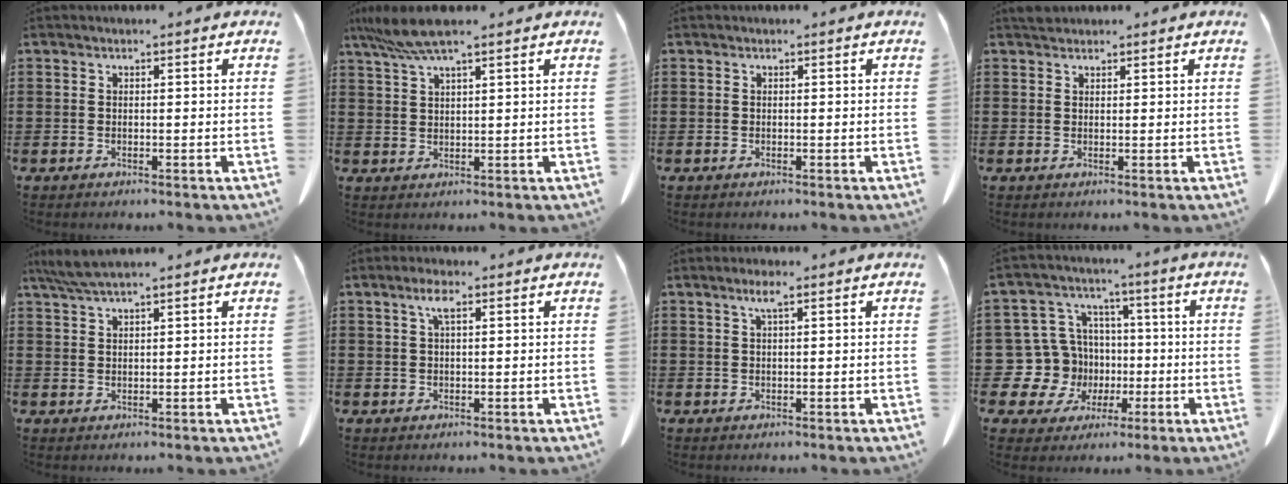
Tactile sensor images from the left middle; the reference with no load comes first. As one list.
[{"total": 5.6, "force": [4.3, 0.3, 3.7], "torque": [-0.081, -0.008, 0.079]}, {"total": 0.0}, {"total": 1.3, "force": [1.2, 0.5, 0.2], "torque": [-0.008, 0.001, 0.025]}, {"total": 3.7, "force": [2.9, 0.3, 2.2], "torque": [-0.051, -0.002, 0.056]}, {"total": 2.9, "force": [1.3, 0.9, 2.5], "torque": [-0.054, 0.008, 0.020]}, {"total": 2.4, "force": [1.3, 0.3, 2.0], "torque": [-0.042, 0.002, 0.022]}, {"total": 12.9, "force": [-1.8, 12.2, 3.7], "torque": [-0.146, 0.013, -0.014]}]